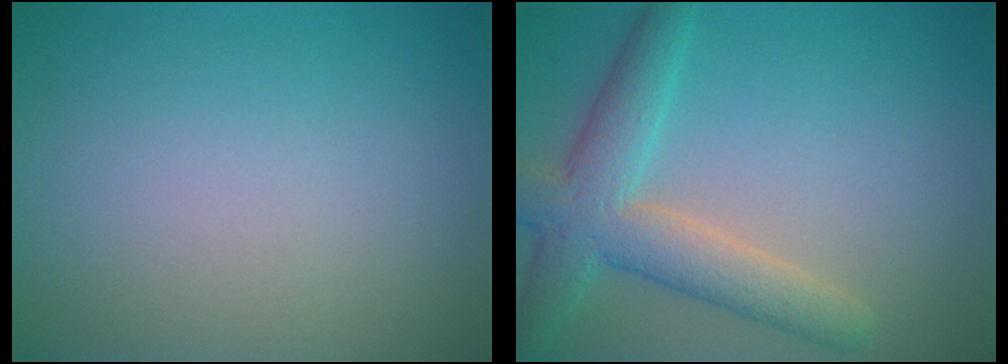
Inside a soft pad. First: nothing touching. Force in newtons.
{"total": 5.8, "press": 5.8, "slide": 0.4}